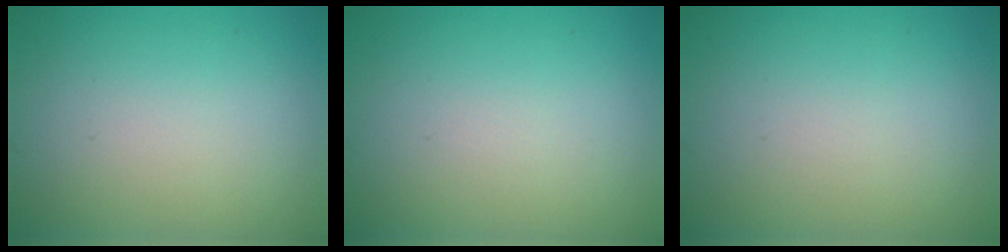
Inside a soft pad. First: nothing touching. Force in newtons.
{"total": 0.0}
{"total": 0.0}